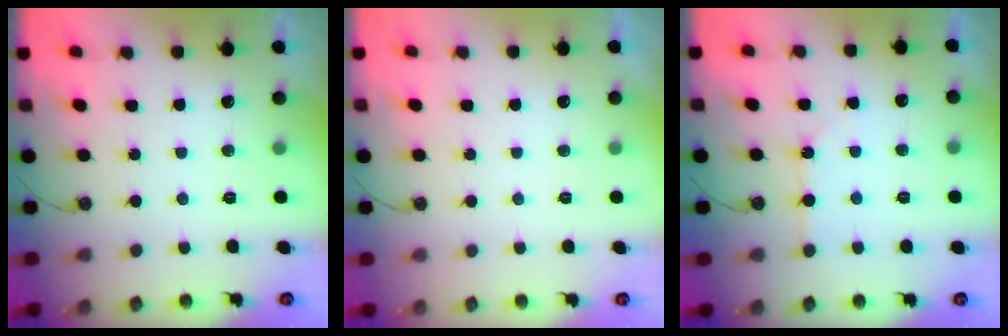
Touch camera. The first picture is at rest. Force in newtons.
{"total": 0.0}
{"total": 1.9, "press": 1.9, "slide": 0.4}